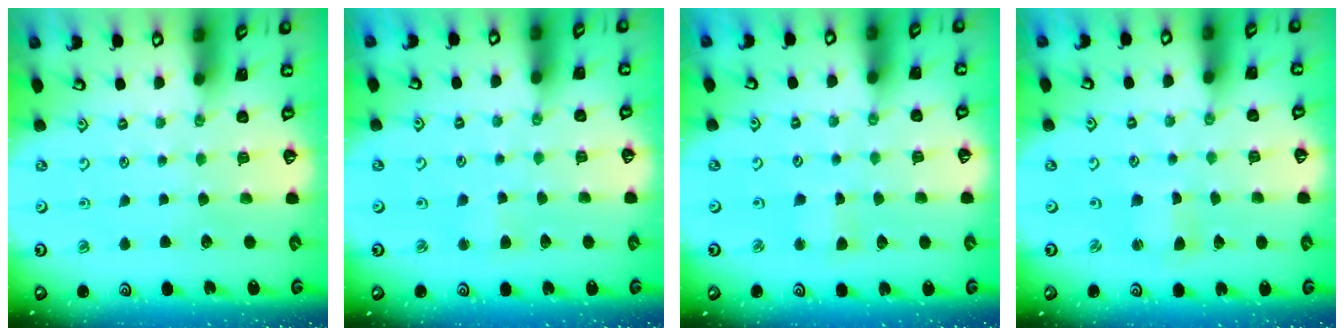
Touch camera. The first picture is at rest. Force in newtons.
{"total": 2.8, "press": 2.7, "slide": 0.4}
{"total": 3.3, "press": 3.3, "slide": 0.3}
{"total": 1.7, "press": 1.6, "slide": 0.3}